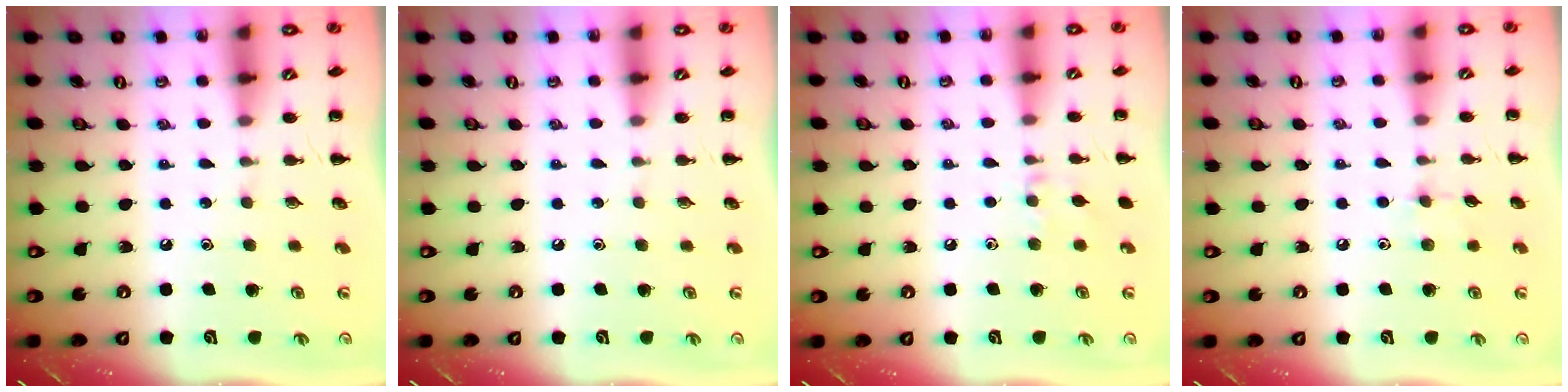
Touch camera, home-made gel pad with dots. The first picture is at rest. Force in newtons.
{"total": 0.0}
{"total": 6.3, "press": 6.0, "slide": 1.8}
{"total": 5.9, "press": 5.6, "slide": 1.9}